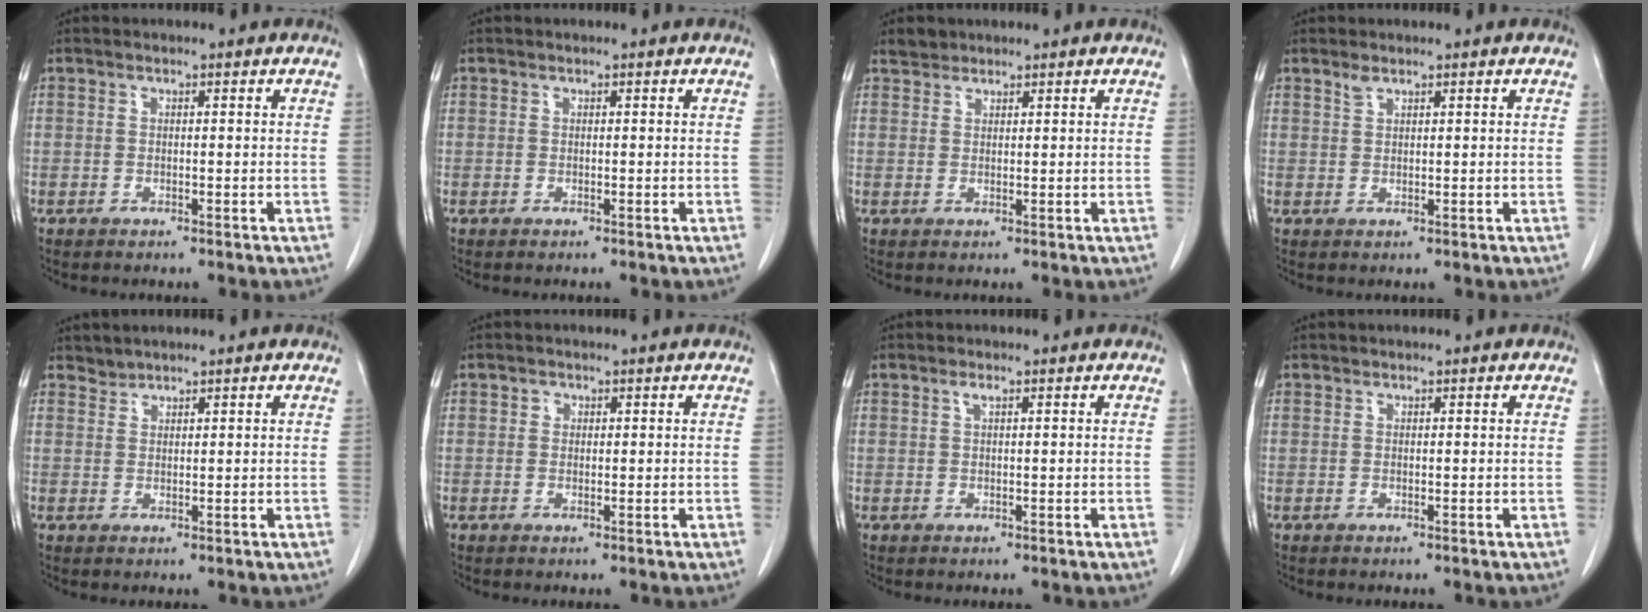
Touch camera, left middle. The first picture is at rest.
{"total": 0.0}
{"total": 1.5, "force": [1.4, 0.7, -0.1], "torque": [-0.001, 0.004, 0.022]}
{"total": 1.0, "force": [0.9, 0.2, 0.4], "torque": [-0.011, 0.001, 0.019]}
{"total": 1.2, "force": [1.1, 0.0, -0.4], "torque": [0.001, -0.001, 0.022]}
{"total": 0.8, "force": [0.3, 0.7, 0.2], "torque": [0.004, 0.000, 0.004]}
{"total": 0.7, "force": [0.4, 0.0, 0.6], "torque": [-0.017, 0.002, 0.008]}
{"total": 0.0}